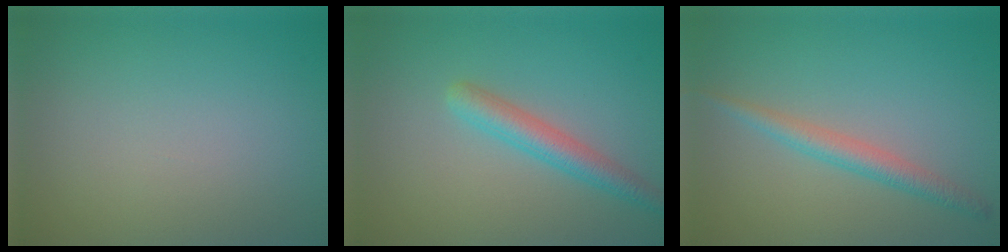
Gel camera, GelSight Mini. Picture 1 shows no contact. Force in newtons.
{"total": 2.9, "press": 2.9, "slide": 0.1}
{"total": 2.4, "press": 2.4, "slide": 0.0}